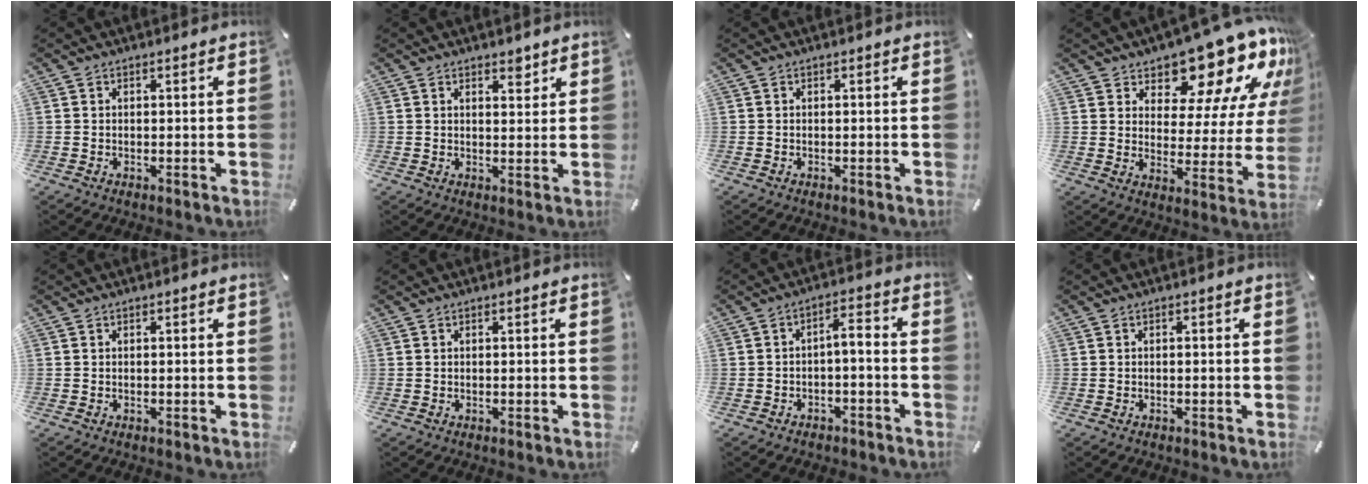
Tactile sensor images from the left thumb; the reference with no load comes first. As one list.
[{"total": 3.2, "force": [2.3, 1.9, 1.1], "torque": [0.005, -0.015, 0.034]}, {"total": 0.0}, {"total": 16.3, "force": [12.6, 7.4, 7.2], "torque": [-0.103, -0.106, 0.210]}, {"total": 0.0}, {"total": 0.0}, {"total": 4.0, "force": [-2.6, 1.8, 2.4], "torque": [-0.042, 0.018, -0.052]}, {"total": 0.7, "force": [-0.5, 0.2, 0.4], "torque": [-0.010, -0.003, -0.008]}]